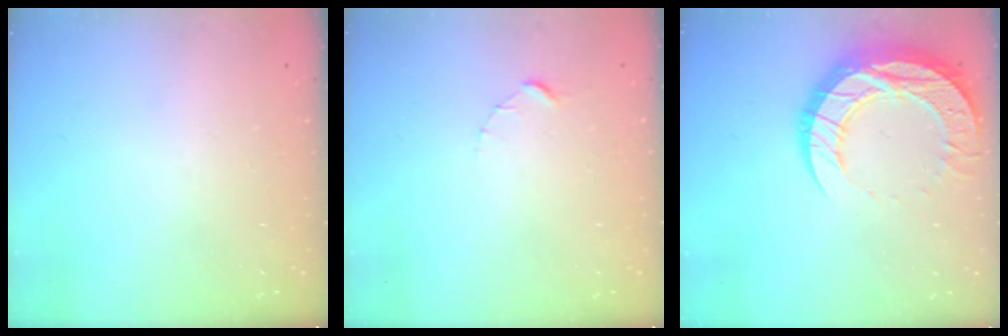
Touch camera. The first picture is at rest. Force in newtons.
{"total": 1.5, "press": 1.5, "slide": 0.2}
{"total": 18.4, "press": 18.4, "slide": 1.6}